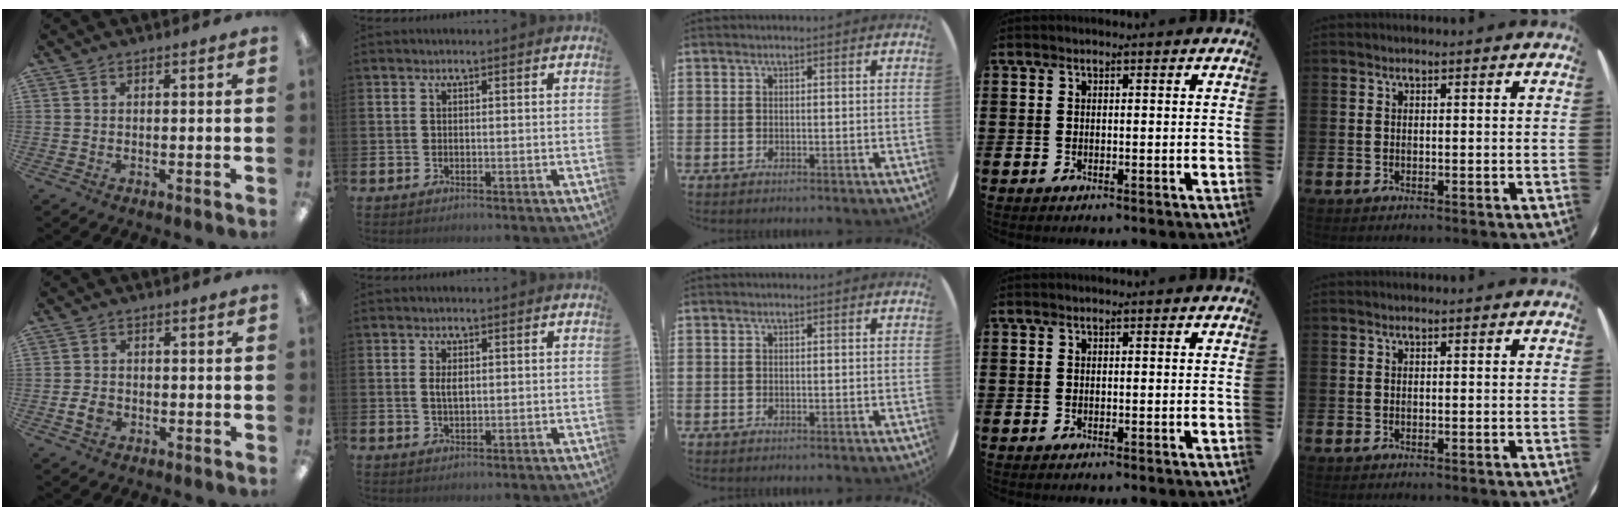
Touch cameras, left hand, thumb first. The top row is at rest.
{"thumb": {"total": 3.3, "force": [-1.0, 2.5, 2.0], "torque": [-0.032, 0.008, -0.017]}, "index": {"total": 1.9, "force": [0.6, 0.9, 1.6], "torque": [-0.021, 0.000, 0.005]}}